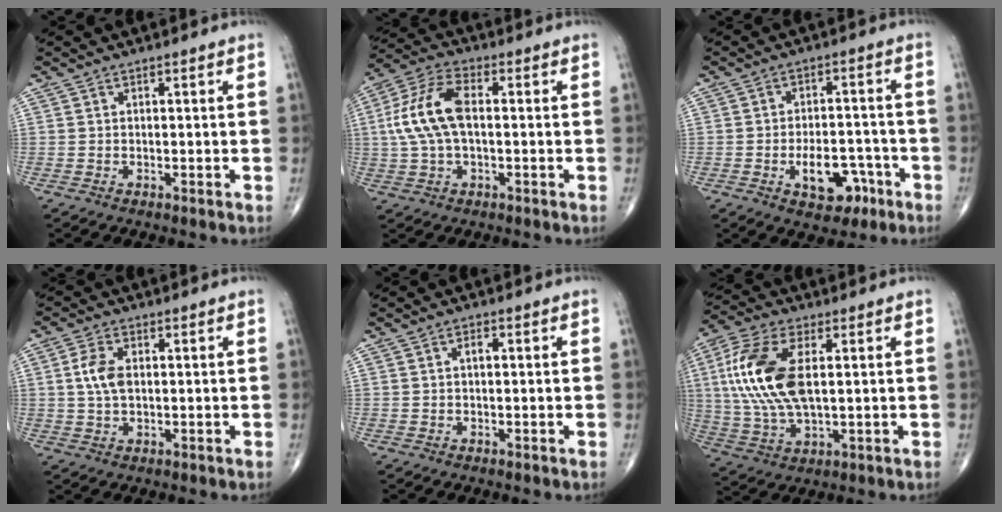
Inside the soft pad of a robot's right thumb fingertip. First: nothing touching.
{"total": 11.8, "force": [0.7, 6.1, 10.1], "torque": [-0.217, 0.028, 0.008]}
{"total": 8.8, "force": [-3.7, 5.3, 6.0], "torque": [-0.063, 0.030, -0.049]}
{"total": 5.0, "force": [0.6, 2.9, 4.1], "torque": [-0.089, 0.002, 0.008]}
{"total": 1.2, "force": [0.1, 0.7, 1.0], "torque": [-0.015, 0.002, -0.001]}
{"total": 16.8, "force": [2.6, 8.2, 14.4], "torque": [-0.317, 0.000, 0.051]}